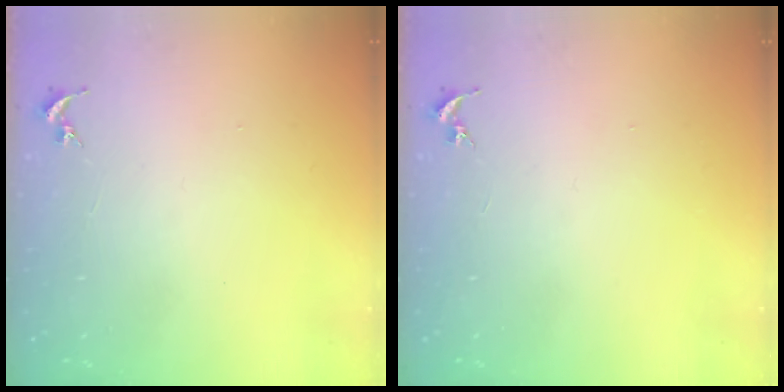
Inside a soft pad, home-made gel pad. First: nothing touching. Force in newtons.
{"total": 0.0}